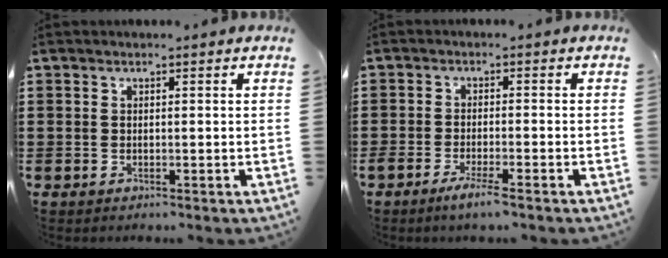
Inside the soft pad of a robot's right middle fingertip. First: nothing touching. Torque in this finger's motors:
{"motor_torque": [1.96, 0.18, 0.09, 0.11]}